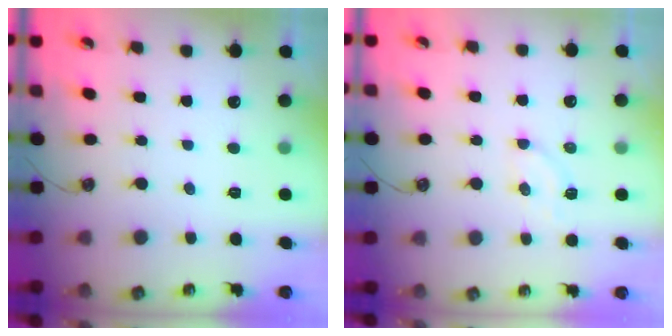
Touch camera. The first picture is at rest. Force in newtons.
{"total": 4.8, "press": 4.7, "slide": 1.0}